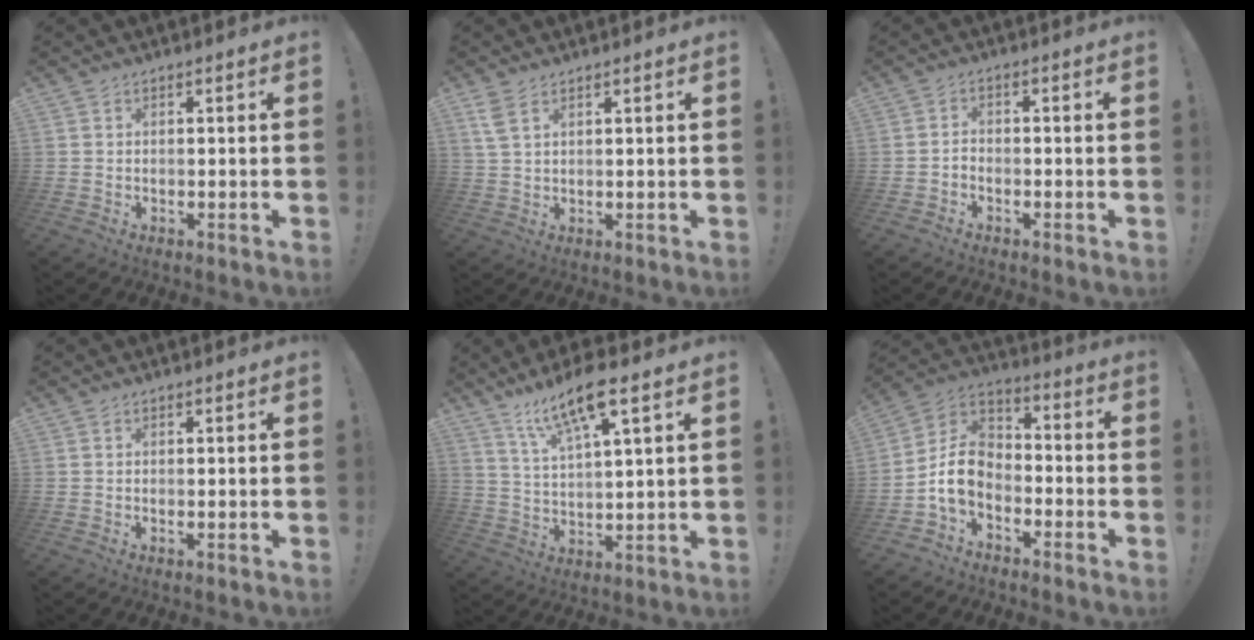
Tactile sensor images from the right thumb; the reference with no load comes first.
{"total": 4.7, "force": [2.6, 2.3, 3.2], "torque": [-0.060, -0.005, 0.052]}
{"total": 2.0, "force": [-1.6, 0.7, 0.8], "torque": [-0.016, 0.008, -0.029]}
{"total": 0.6, "force": [0.3, 0.0, 0.5], "torque": [-0.004, -0.002, 0.004]}
{"total": 13.0, "force": [8.6, 3.1, 9.2], "torque": [-0.165, -0.036, 0.145]}
{"total": 10.9, "force": [-4.3, 8.0, 6.1], "torque": [-0.118, 0.020, -0.075]}